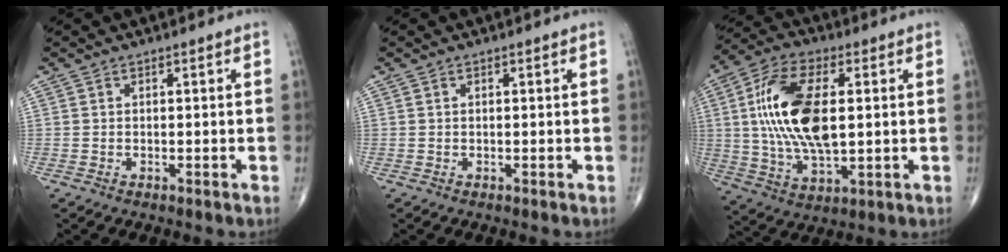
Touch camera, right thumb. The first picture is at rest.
{"total": 0.0}
{"total": 17.9, "force": [2.2, 8.6, 15.5], "torque": [-0.303, -0.001, 0.040]}